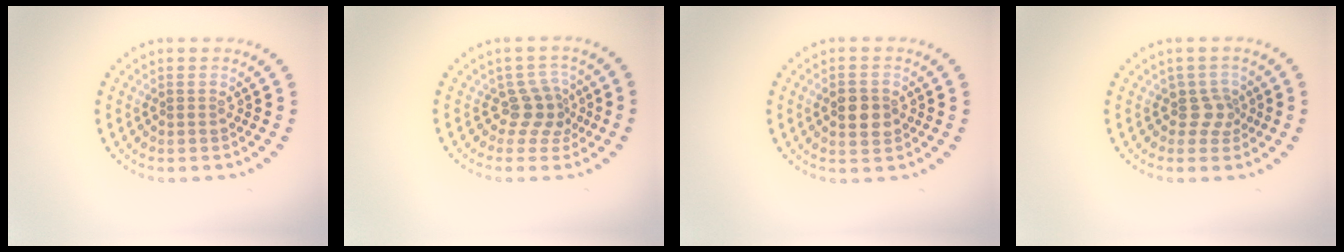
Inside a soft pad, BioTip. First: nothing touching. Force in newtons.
{"total": 2.5, "press": 1.8, "slide": 1.8}
{"total": 2.8, "press": 2.8, "slide": 0.1}
{"total": 1.9, "press": 1.4, "slide": 1.3}